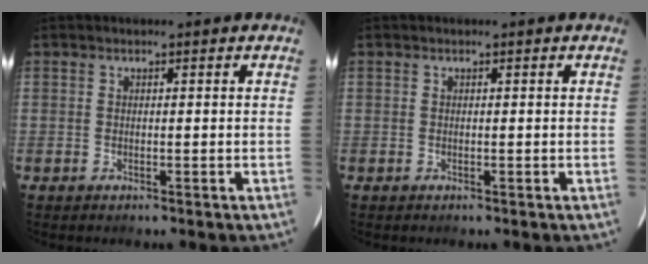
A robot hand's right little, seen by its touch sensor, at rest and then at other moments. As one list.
[{"total": 0.0}]